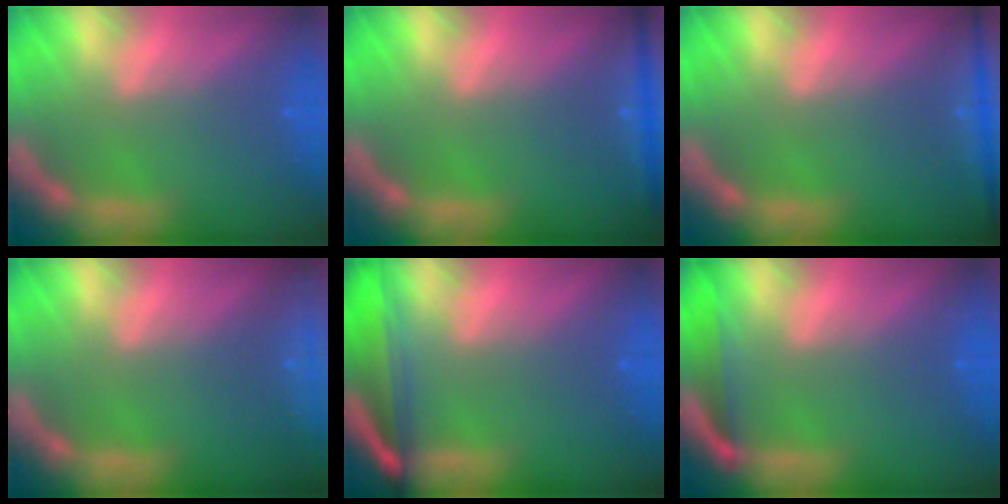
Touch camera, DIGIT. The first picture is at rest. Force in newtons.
{"total": 3.0}
{"total": 5.0}
{"total": 10.0}
{"total": 7.1}
{"total": 3.0}